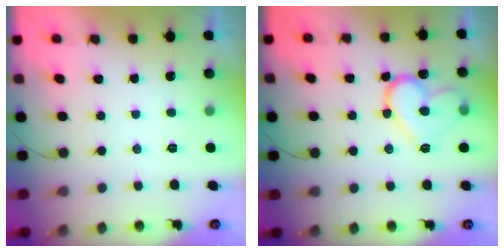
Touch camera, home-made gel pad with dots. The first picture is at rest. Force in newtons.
{"total": 14.0, "press": 13.9, "slide": 1.5}